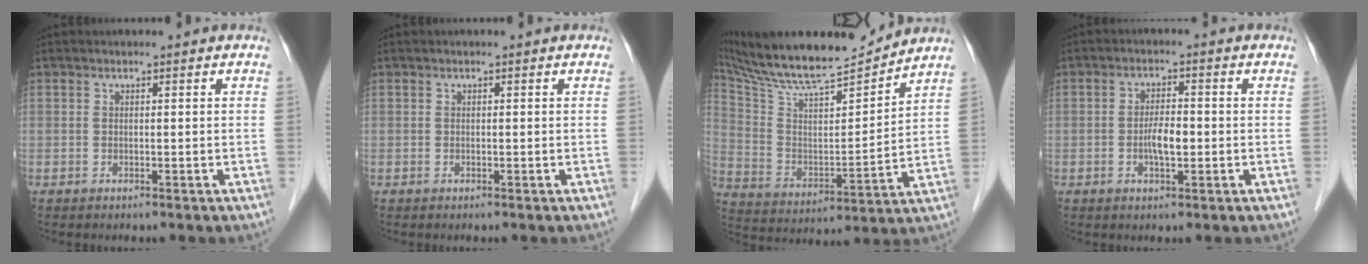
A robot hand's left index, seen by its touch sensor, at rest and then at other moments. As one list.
[{"total": 0.0}, {"total": 17.3, "force": [16.1, 0.7, 6.3], "torque": [-0.124, -0.011, 0.279]}, {"total": 3.7, "force": [-0.9, 1.2, 3.4], "torque": [-0.064, -0.001, -0.015]}]